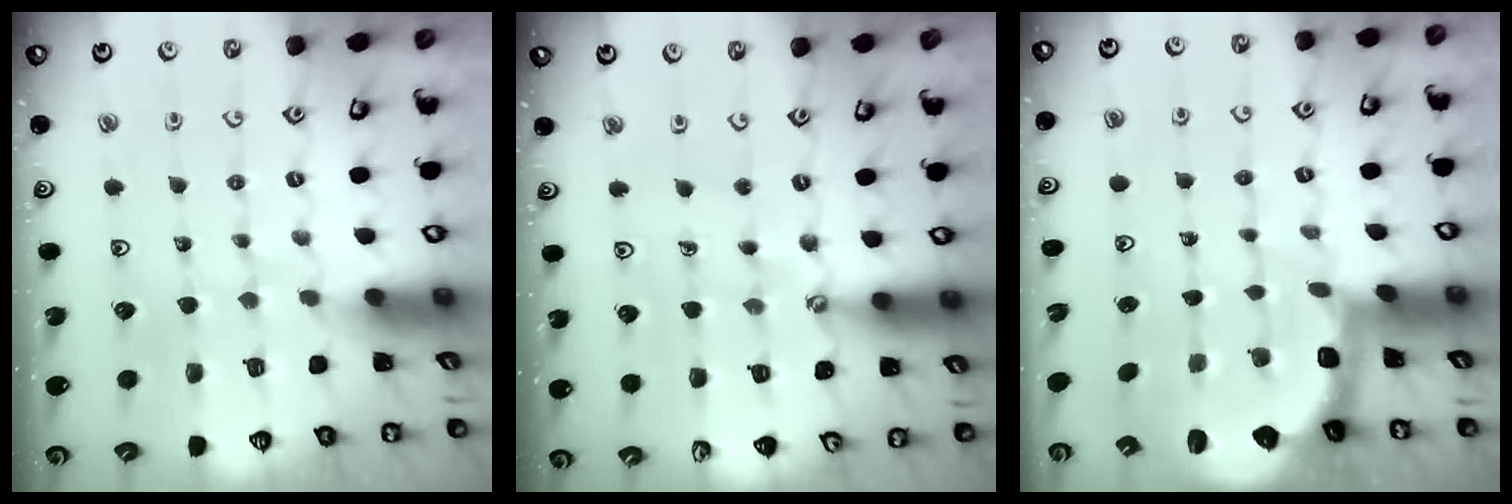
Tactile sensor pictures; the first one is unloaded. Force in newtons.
{"total": 2.5, "press": 2.2, "slide": 1.3}
{"total": 2.6, "press": 1.9, "slide": 1.7}